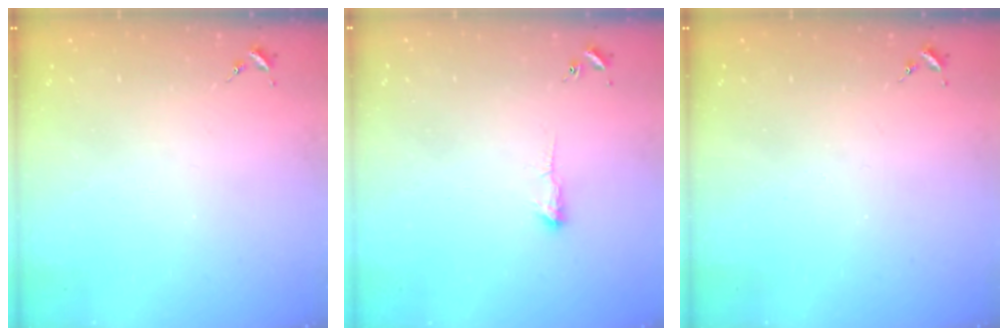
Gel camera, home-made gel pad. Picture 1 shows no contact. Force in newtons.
{"total": 3.6, "press": 3.5, "slide": 0.8}
{"total": 0.0}